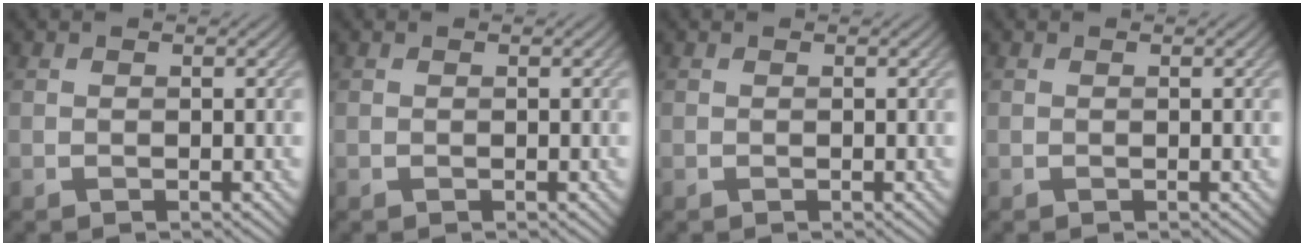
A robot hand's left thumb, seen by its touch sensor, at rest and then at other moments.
{"total": 0.0}
{"total": 0.0}
{"total": 0.0}